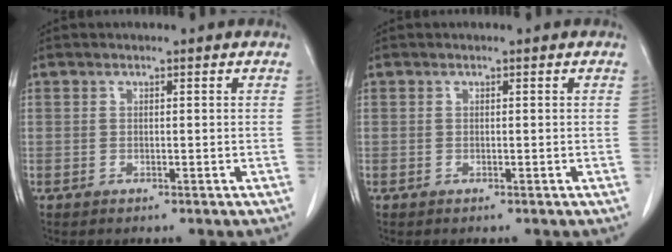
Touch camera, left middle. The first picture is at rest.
{"total": 0.0}